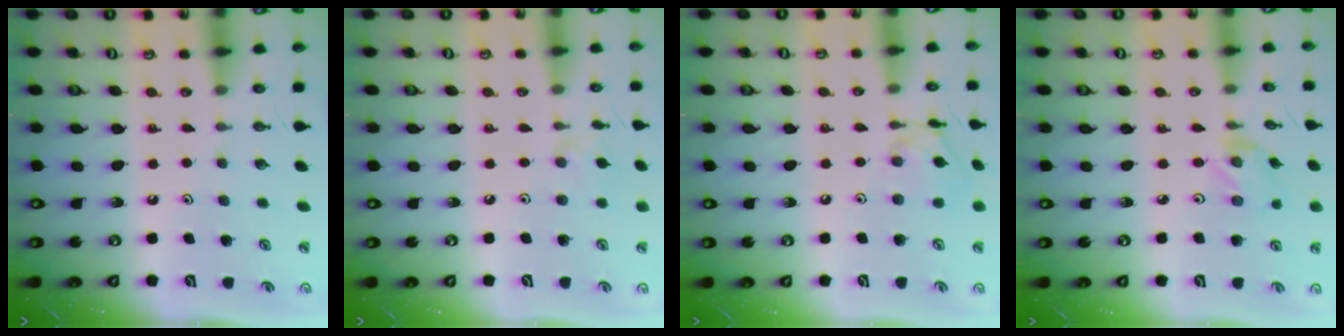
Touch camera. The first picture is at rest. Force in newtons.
{"total": 2.4, "press": 2.4, "slide": 0.4}
{"total": 10.2, "press": 10.2, "slide": 0.6}
{"total": 2.1, "press": 2.1, "slide": 0.3}